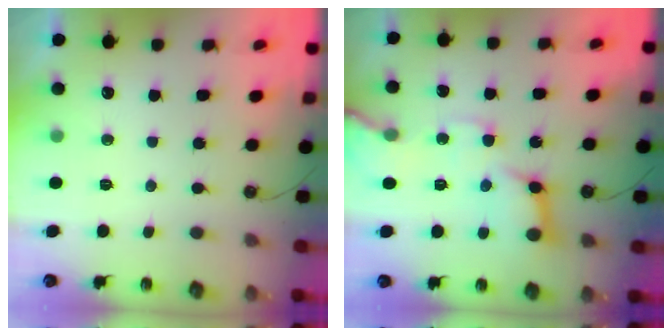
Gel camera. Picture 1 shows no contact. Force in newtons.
{"total": 15.9, "press": 15.8, "slide": 2.1}